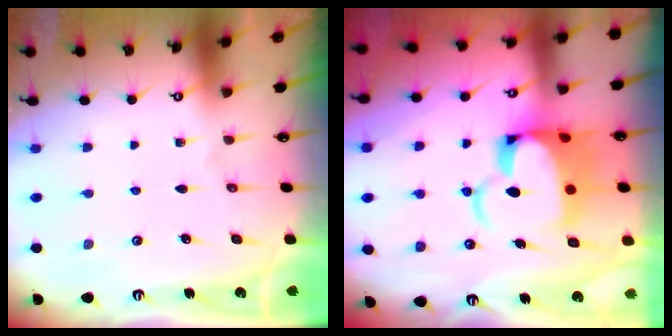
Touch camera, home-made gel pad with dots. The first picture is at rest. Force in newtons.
{"total": 9.3, "press": 9.1, "slide": 2.0}